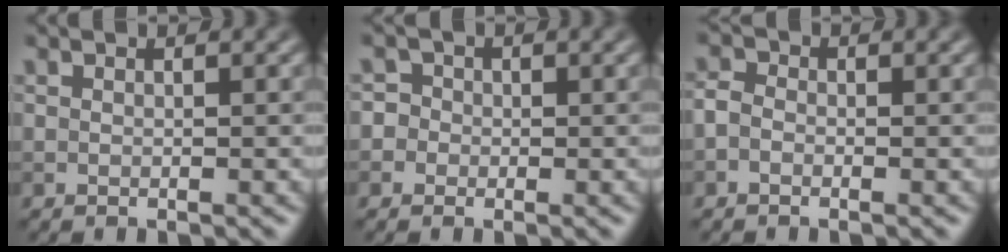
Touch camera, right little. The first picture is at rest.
{"total": 2.8, "force": [0.0, 2.6, 0.8], "torque": [0.016, 0.022, -0.026]}
{"total": 1.4, "force": [-0.7, 0.9, 0.7], "torque": [-0.013, 0.004, -0.019]}